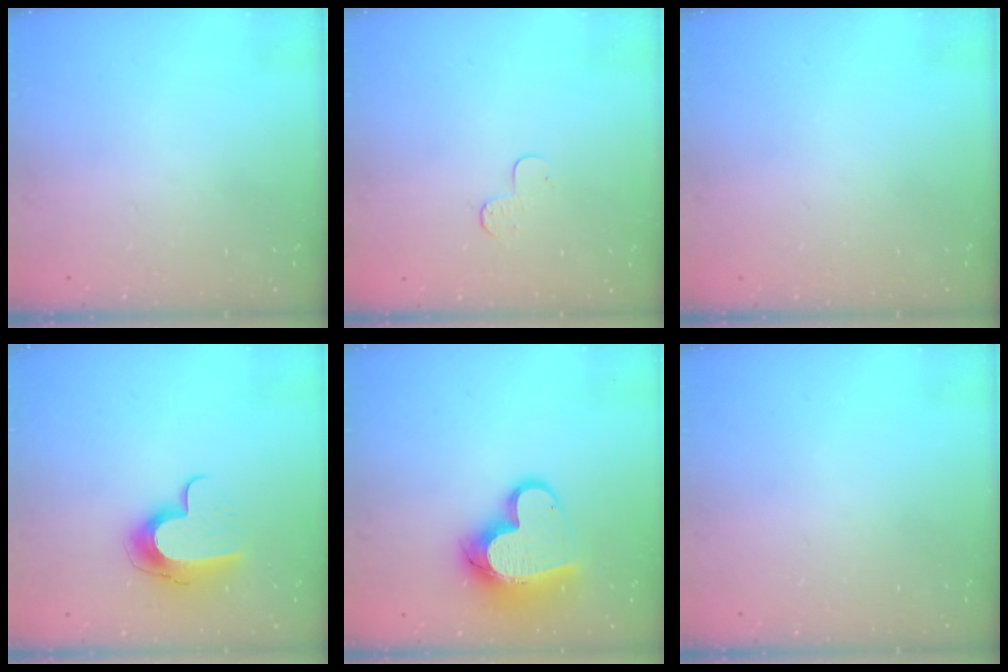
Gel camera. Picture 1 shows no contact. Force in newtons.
{"total": 4.7, "press": 4.6, "slide": 0.5}
{"total": 0.0}
{"total": 10.7, "press": 10.7, "slide": 0.8}
{"total": 16.9, "press": 16.9, "slide": 1.7}
{"total": 0.0}